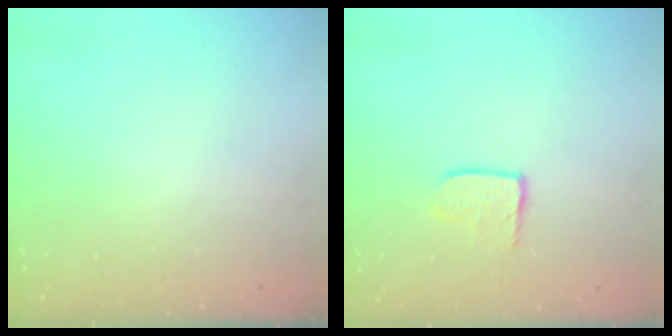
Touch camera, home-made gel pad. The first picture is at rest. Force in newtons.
{"total": 3.8, "press": 3.8, "slide": 0.4}